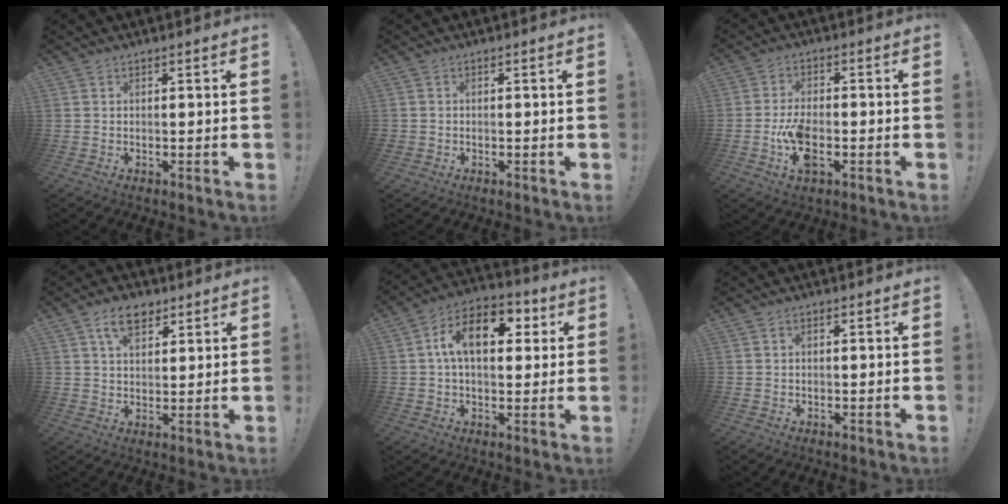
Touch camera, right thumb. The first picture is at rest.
{"total": 1.2, "force": [-0.3, 1.1, 0.1], "torque": [-0.005, 0.005, -0.005]}
{"total": 9.1, "force": [-2.9, 4.7, 7.3], "torque": [-0.131, -0.001, -0.050]}
{"total": 8.3, "force": [4.5, 5.1, 4.8], "torque": [-0.071, -0.007, 0.082]}
{"total": 14.2, "force": [3.6, 8.2, 11.0], "torque": [-0.174, 0.011, 0.062]}
{"total": 0.6, "force": [-0.1, 0.4, 0.4], "torque": [-0.012, 0.004, -0.002]}